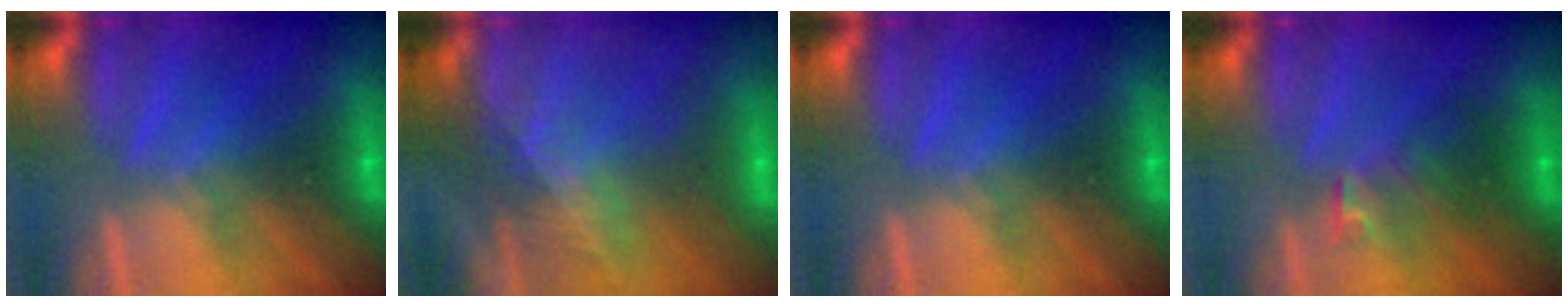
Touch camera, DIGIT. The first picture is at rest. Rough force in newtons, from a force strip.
{"total": 2.7}
{"total": 0.0}
{"total": 2.4}